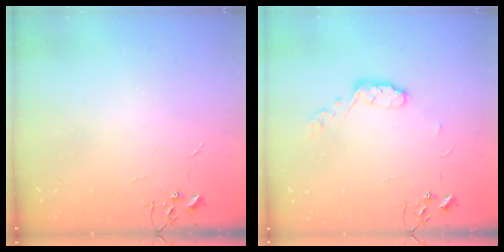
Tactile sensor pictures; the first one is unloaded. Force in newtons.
{"total": 7.5, "press": 7.4, "slide": 0.5}